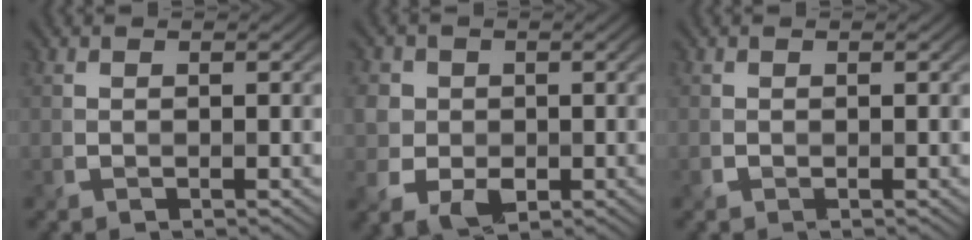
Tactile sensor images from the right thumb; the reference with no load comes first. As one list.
[{"total": 5.0, "force": [-0.4, 4.5, 2.2], "torque": [-0.053, -0.006, -0.024]}, {"total": 0.0}]